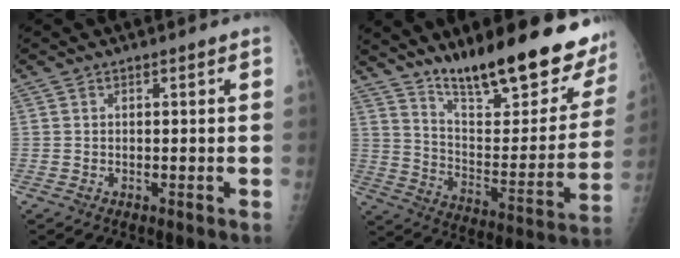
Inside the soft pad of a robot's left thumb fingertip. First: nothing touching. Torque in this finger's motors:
{"motor_torque": [0.76, 0.36, 1.12, -1.66, 0.08]}